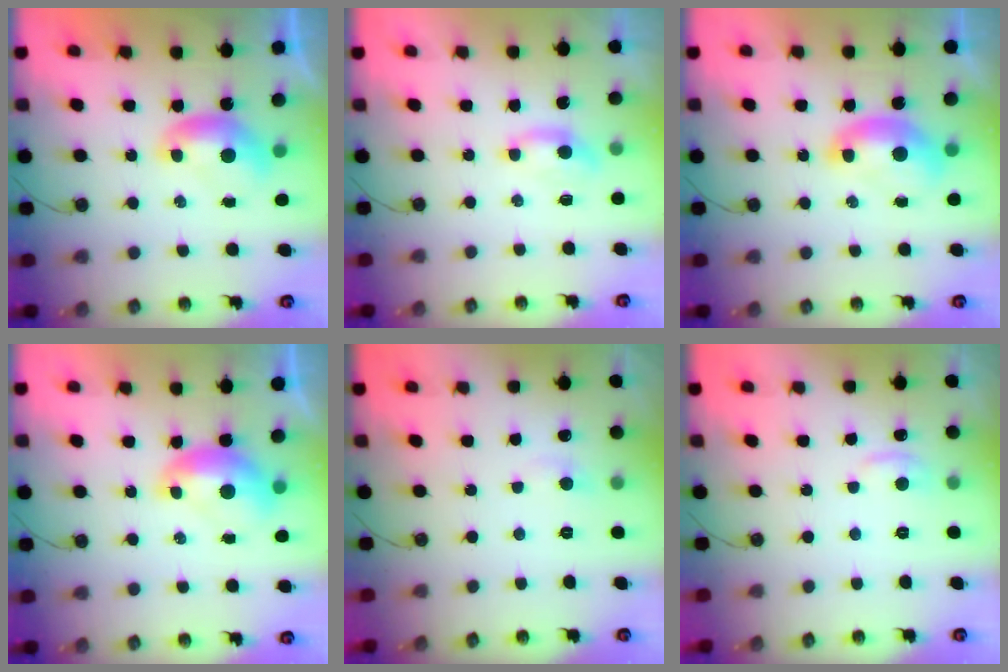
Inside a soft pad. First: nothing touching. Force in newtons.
{"total": 0.0}
{"total": 2.4, "press": 2.3, "slide": 0.6}
{"total": 1.5, "press": 1.4, "slide": 0.3}
{"total": 0.9, "press": 0.6, "slide": 0.7}
{"total": 1.2, "press": 0.8, "slide": 0.9}